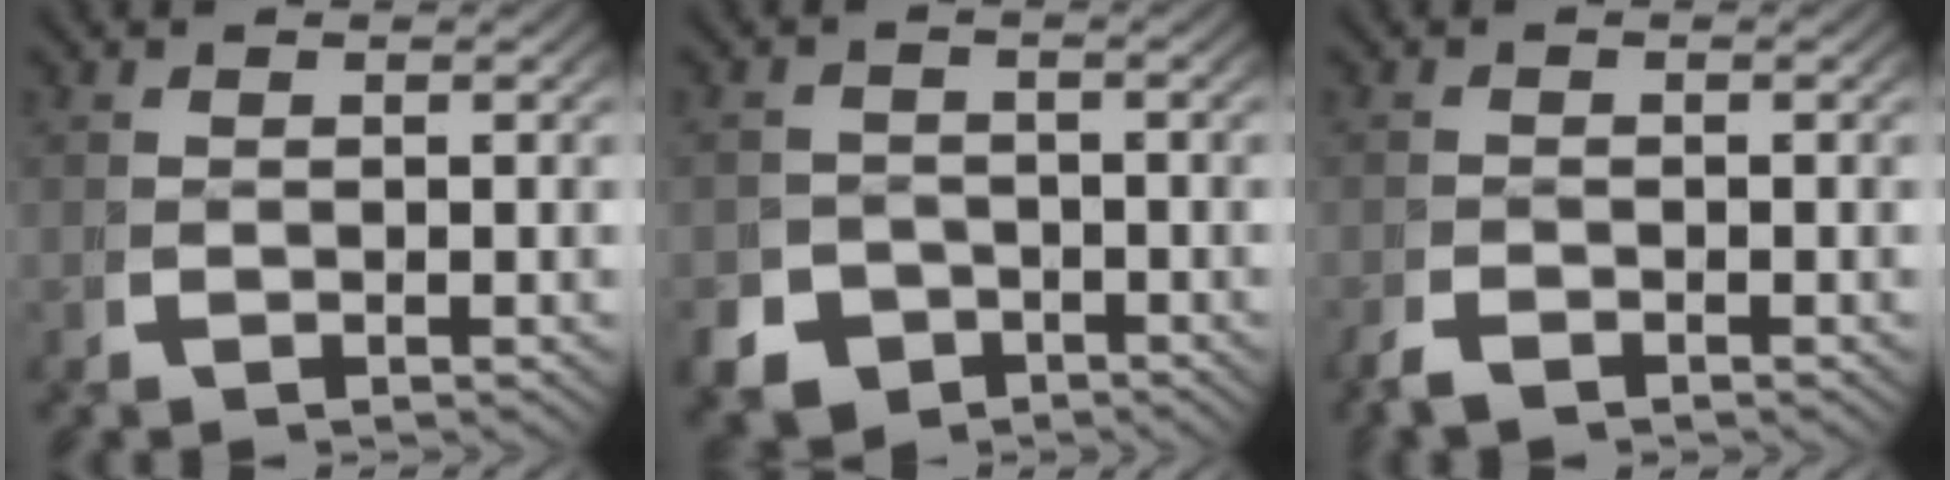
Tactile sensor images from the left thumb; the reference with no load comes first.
{"total": 6.6, "force": [-4.2, 4.7, 1.9], "torque": [-0.025, -0.029, -0.067]}
{"total": 1.1, "force": [-1.1, 0.1, 0.2], "torque": [-0.005, -0.007, -0.021]}